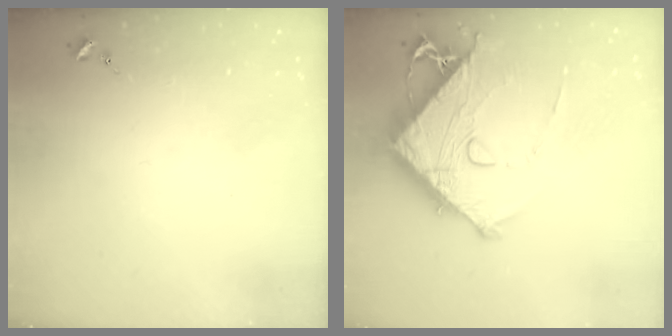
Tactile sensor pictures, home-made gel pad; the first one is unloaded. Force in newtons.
{"total": 14.7, "press": 14.6, "slide": 1.5}